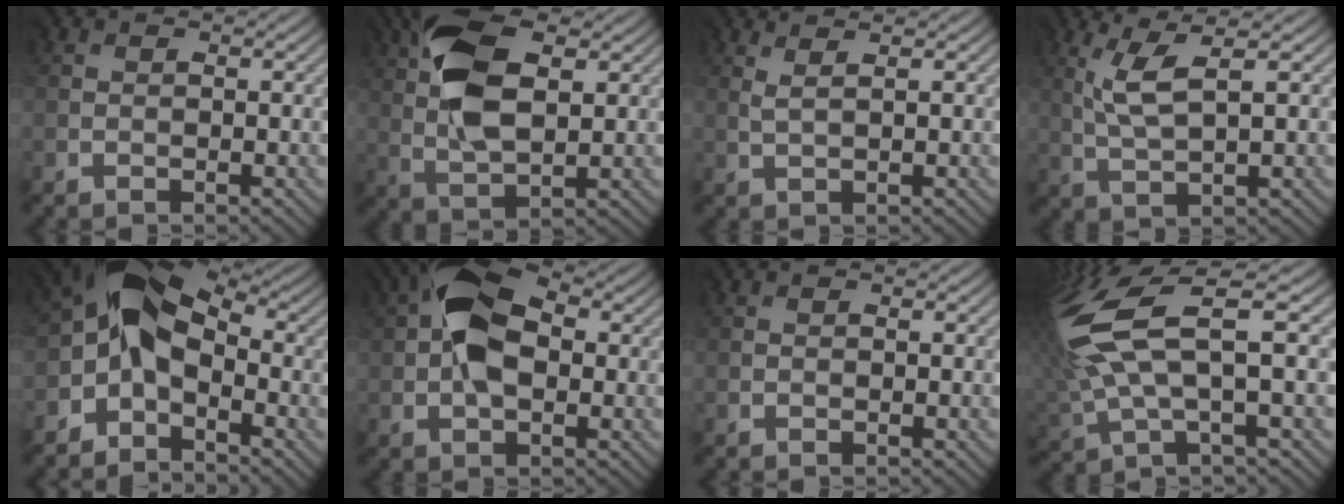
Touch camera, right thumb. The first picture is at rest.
{"total": 9.7, "force": [3.7, 4.6, 7.7], "torque": [-0.169, 0.011, 0.069]}
{"total": 1.5, "force": [1.2, -0.3, 0.8], "torque": [-0.020, 0.002, 0.026]}
{"total": 4.2, "force": [2.3, 0.8, 3.5], "torque": [-0.092, 0.005, 0.047]}
{"total": 8.1, "force": [-1.3, 5.1, 6.1], "torque": [-0.103, 0.017, -0.048]}
{"total": 8.7, "force": [1.2, 5.0, 7.1], "torque": [-0.126, 0.020, 0.008]}
{"total": 0.0}
{"total": 10.7, "force": [3.1, 3.3, 9.7], "torque": [-0.258, 0.019, 0.066]}